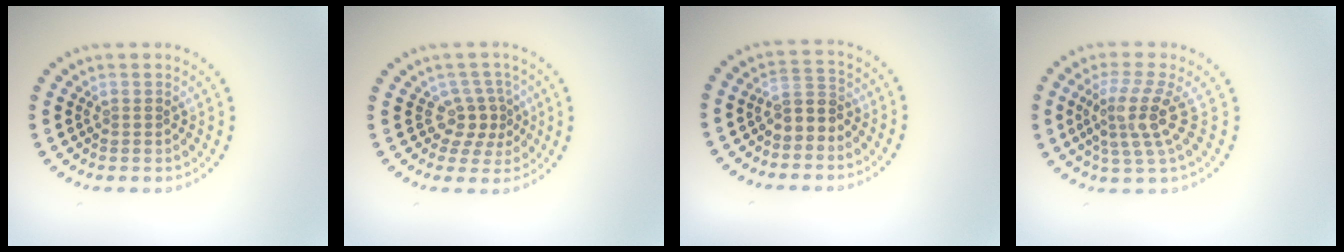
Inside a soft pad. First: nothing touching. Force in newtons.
{"total": 2.5, "press": 1.8, "slide": 1.7}
{"total": 2.4, "press": 2.1, "slide": 1.2}
{"total": 4.0, "press": 2.8, "slide": 2.8}